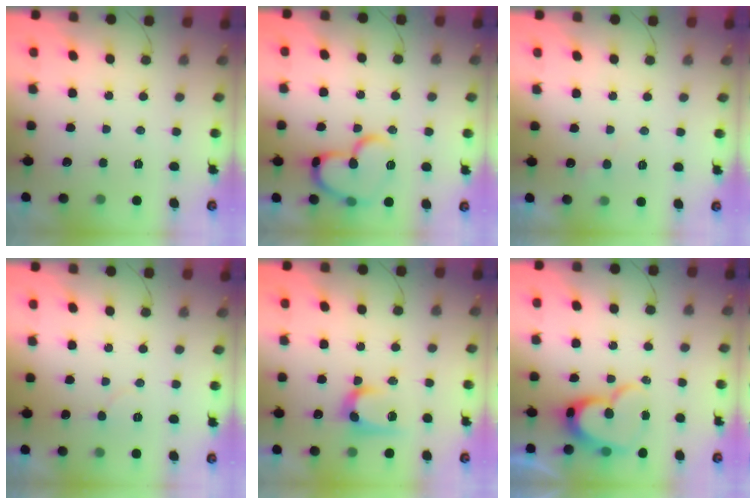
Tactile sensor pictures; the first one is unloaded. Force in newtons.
{"total": 17.1, "press": 17.0, "slide": 1.6}
{"total": 3.9, "press": 3.9, "slide": 0.4}
{"total": 5.4, "press": 5.4, "slide": 0.4}
{"total": 11.2, "press": 11.2, "slide": 0.7}
{"total": 14.2, "press": 14.1, "slide": 1.5}